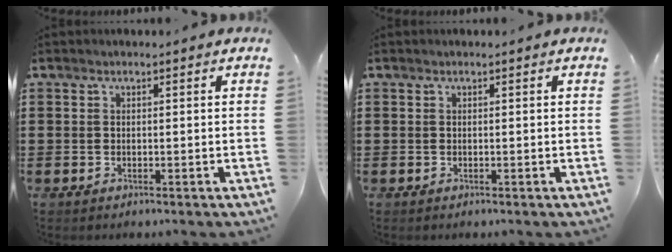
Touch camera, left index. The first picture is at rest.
{"total": 0.0}